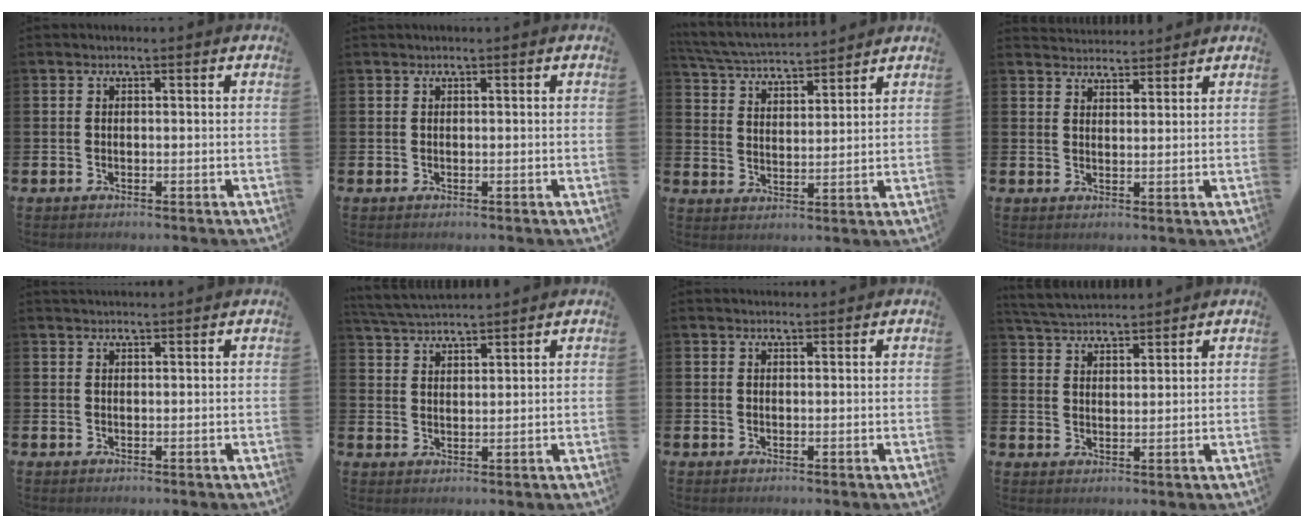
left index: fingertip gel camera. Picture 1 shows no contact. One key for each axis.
{"total": 0.0}
{"total": 5.1, "fx": 5.0, "fy": 0.6, "fz": 0.7, "tx": -0.035, "ty": -0.033, "tz": 0.088}
{"total": 3.2, "fx": 3.1, "fy": 0.7, "fz": -0.2, "tx": 0.002, "ty": -0.014, "tz": 0.056}
{"total": 1.4, "fx": 1.4, "fy": 0.0, "fz": 0.1, "tx": 0.006, "ty": -0.005, "tz": 0.024}
{"total": 4.1, "fx": 4.0, "fy": 0.3, "fz": 0.3, "tx": -0.021, "ty": -0.019, "tz": 0.073}
{"total": 1.0, "fx": 1.0, "fy": 0.2, "fz": 0.1, "tx": 0.011, "ty": -0.003, "tz": 0.016}
{"total": 4.2, "fx": 4.2, "fy": 0.6, "fz": 0.2, "tx": -0.020, "ty": -0.021, "tz": 0.076}